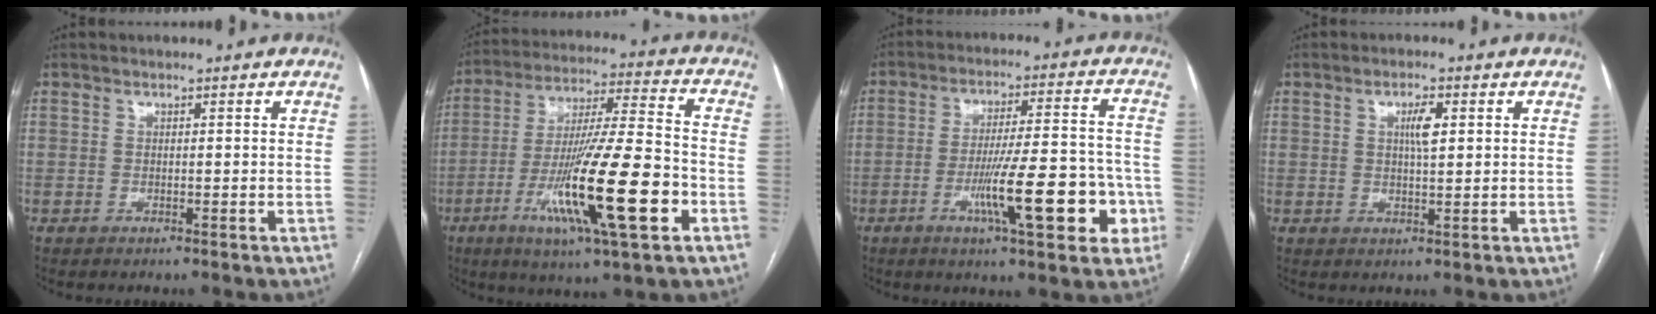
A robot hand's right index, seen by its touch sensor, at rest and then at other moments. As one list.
[{"total": 20.1, "force": [-7.0, 1.2, 18.8], "torque": [-0.331, -0.023, -0.119]}, {"total": 14.6, "force": [-5.2, 2.6, 13.4], "torque": [-0.208, 0.013, -0.073]}, {"total": 3.3, "force": [1.0, 0.7, 3.1], "torque": [-0.054, 0.002, 0.017]}]